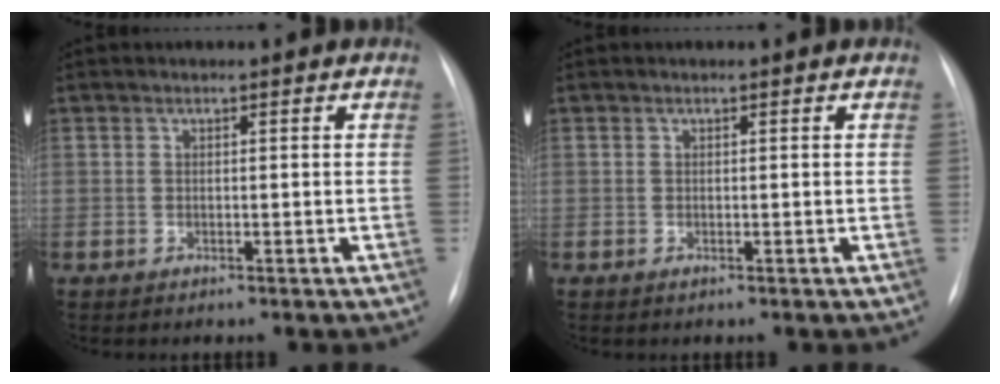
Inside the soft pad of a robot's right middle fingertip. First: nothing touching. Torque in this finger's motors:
{"motor_torque": [-0.20, -0.06, 0.02, 0.00]}